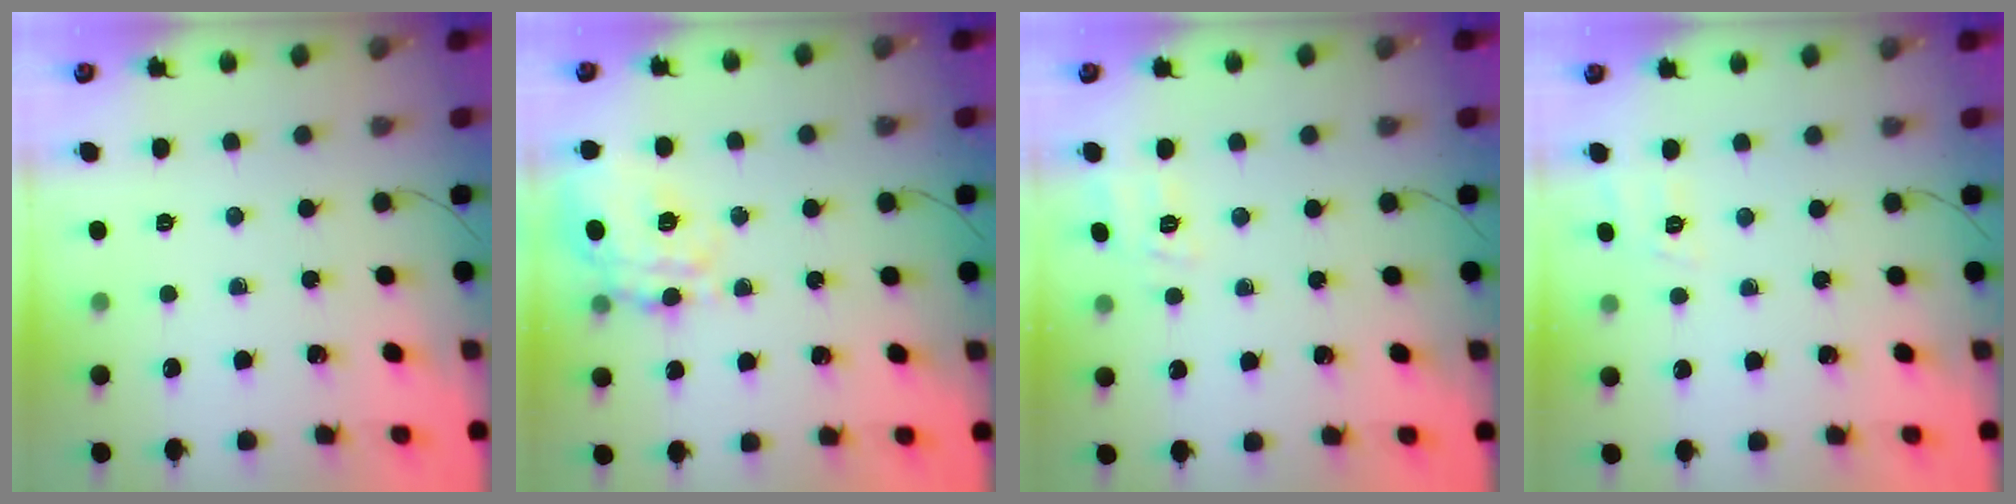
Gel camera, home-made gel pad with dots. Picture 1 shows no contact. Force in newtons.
{"total": 16.7, "press": 16.7, "slide": 1.4}
{"total": 4.8, "press": 4.5, "slide": 1.7}
{"total": 3.0, "press": 2.4, "slide": 1.8}